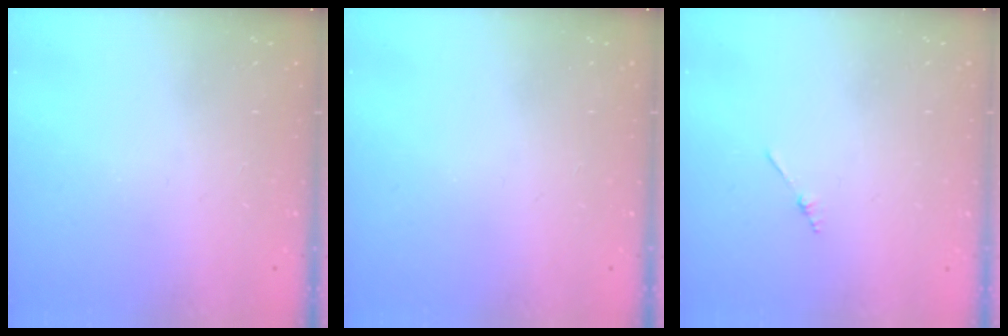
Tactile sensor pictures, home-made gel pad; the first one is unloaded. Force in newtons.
{"total": 0.0}
{"total": 1.3, "press": 1.3, "slide": 0.3}